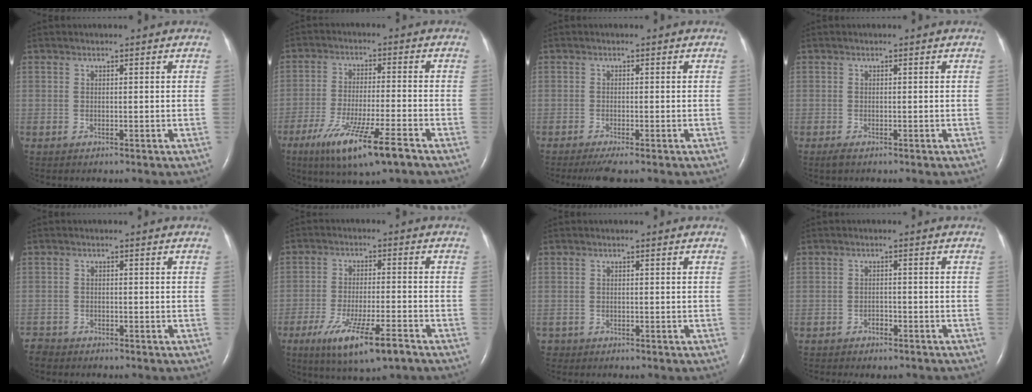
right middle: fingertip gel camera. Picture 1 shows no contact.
{"total": 11.9, "force": [-7.1, 0.8, 9.5], "torque": [-0.180, -0.032, -0.119]}
{"total": 3.0, "force": [-2.1, 0.2, 2.0], "torque": [-0.036, -0.009, -0.035]}
{"total": 0.8, "force": [-0.6, 0.1, 0.6], "torque": [-0.019, -0.005, -0.008]}
{"total": 2.3, "force": [-2.2, 0.5, -0.3], "torque": [-0.001, -0.009, -0.043]}
{"total": 10.9, "force": [-6.5, 1.5, 8.6], "torque": [-0.160, -0.024, -0.104]}
{"total": 0.9, "force": [-0.7, 0.5, -0.2], "torque": [-0.005, 0.001, -0.013]}
{"total": 2.4, "force": [-2.0, 0.9, 1.0], "torque": [-0.016, 0.001, -0.023]}